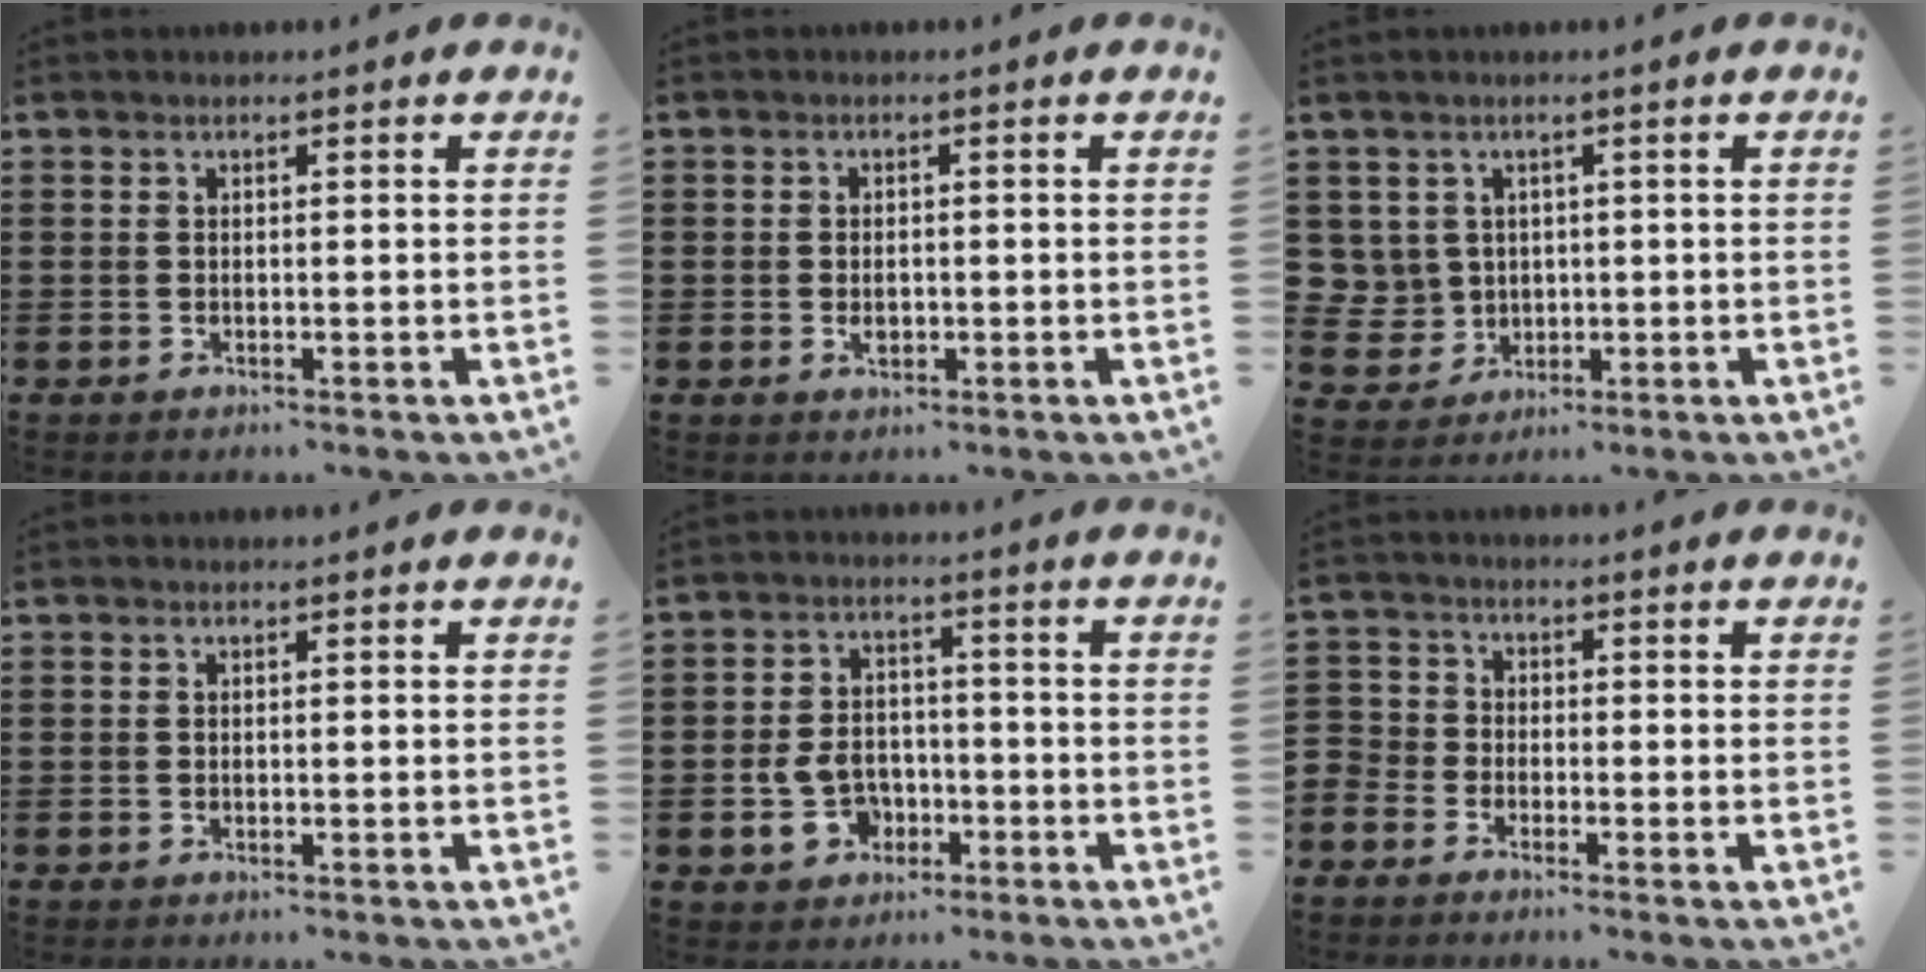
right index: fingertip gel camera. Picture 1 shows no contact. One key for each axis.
{"total": 1.8, "fx": -0.2, "fy": 1.0, "fz": 1.5, "tx": -0.029, "ty": 0.002, "tz": -0.004}
{"total": 3.7, "fx": 0.8, "fy": 3.6, "fz": 0.2, "tx": -0.025, "ty": 0.011, "tz": 0.014}
{"total": 0.0}
{"total": 6.1, "fx": -2.0, "fy": 4.8, "fz": 3.1, "tx": -0.083, "ty": 0.006, "tz": -0.040}
{"total": 2.6, "fx": -2.3, "fy": 1.2, "fz": -0.2, "tx": -0.015, "ty": 0.001, "tz": -0.056}